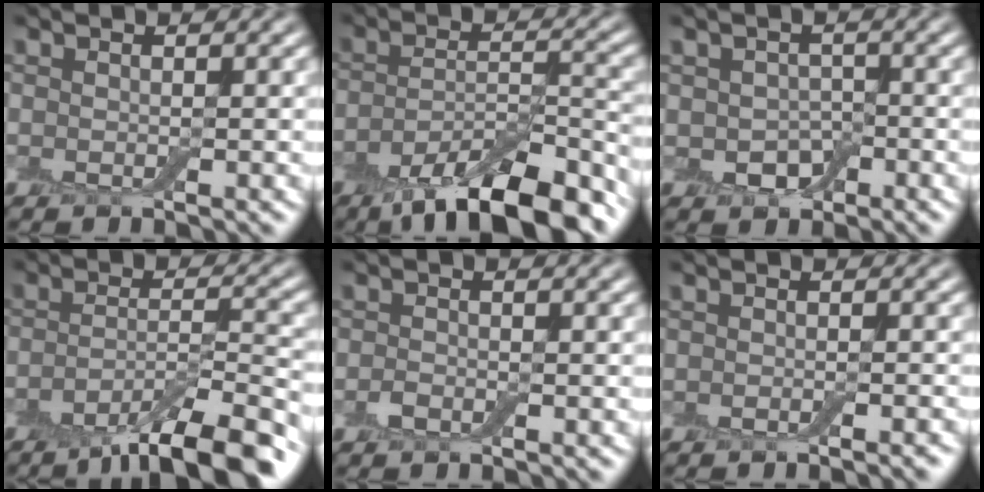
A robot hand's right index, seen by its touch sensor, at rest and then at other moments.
{"total": 10.6, "force": [-7.2, 3.3, 7.0], "torque": [-0.113, -0.010, -0.121]}
{"total": 3.0, "force": [-0.8, 2.3, 1.7], "torque": [-0.030, -0.006, -0.016]}
{"total": 8.7, "force": [-5.6, 2.1, 6.3], "torque": [-0.090, 0.000, -0.096]}
{"total": 0.9, "force": [-0.5, 0.5, 0.5], "torque": [-0.012, 0.000, -0.012]}
{"total": 1.2, "force": [-0.7, 0.2, 0.9], "torque": [-0.006, -0.001, -0.011]}